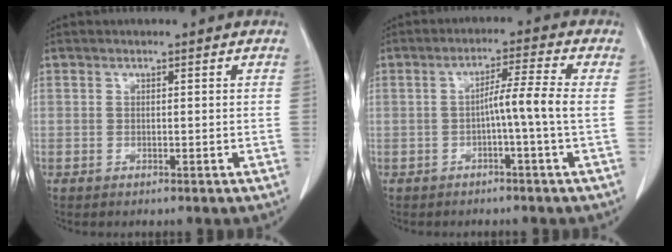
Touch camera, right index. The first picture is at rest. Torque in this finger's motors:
{"motor_torque": [0.72, -0.26, 0.34, 0.10]}